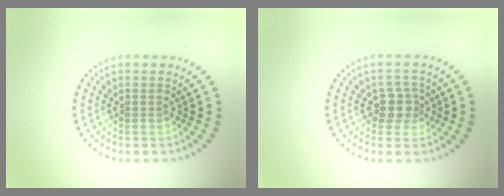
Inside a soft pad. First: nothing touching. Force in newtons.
{"total": 2.3, "press": 2.0, "slide": 1.1}